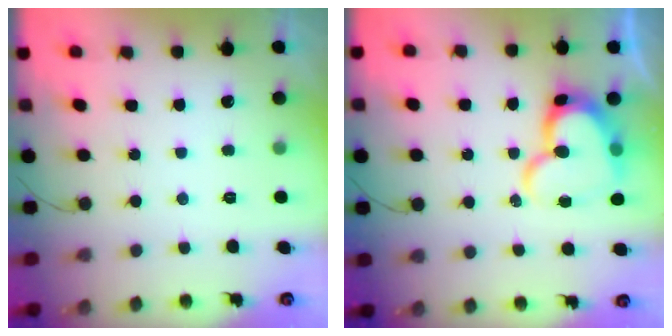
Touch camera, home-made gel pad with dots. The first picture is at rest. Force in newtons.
{"total": 15.7, "press": 15.6, "slide": 1.1}